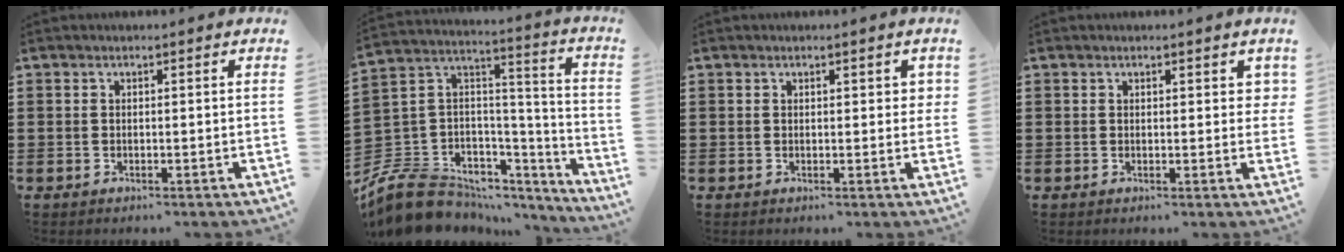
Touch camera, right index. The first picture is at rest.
{"total": 10.7, "force": [-7.5, 7.0, 3.2], "torque": [-0.091, 0.010, -0.142]}
{"total": 1.1, "force": [0.6, 0.8, 0.6], "torque": [-0.005, 0.003, 0.009]}
{"total": 1.4, "force": [0.8, 0.9, 0.7], "torque": [0.000, 0.001, 0.011]}